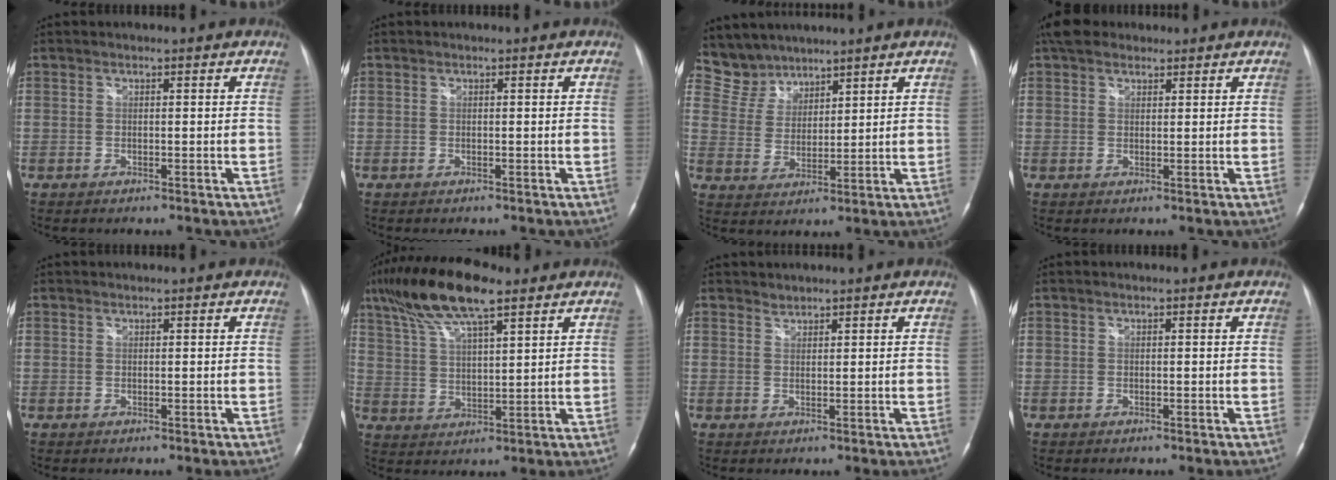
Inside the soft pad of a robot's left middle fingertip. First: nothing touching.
{"total": 0.0}
{"total": 6.2, "force": [5.7, 2.4, -0.5], "torque": [0.001, 0.011, 0.127]}
{"total": 4.6, "force": [3.6, 2.4, 1.6], "torque": [-0.033, 0.025, 0.065]}
{"total": 0.0}
{"total": 13.0, "force": [8.7, 2.9, 9.2], "torque": [-0.183, 0.023, 0.161]}
{"total": 1.1, "force": [1.0, 0.2, -0.3], "torque": [0.004, 0.000, 0.018]}
{"total": 0.0}